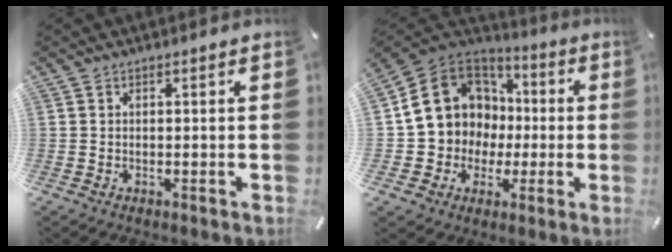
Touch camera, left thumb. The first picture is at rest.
{"total": 15.4, "force": [1.4, 14.6, 4.8], "torque": [-0.107, -0.008, 0.046]}